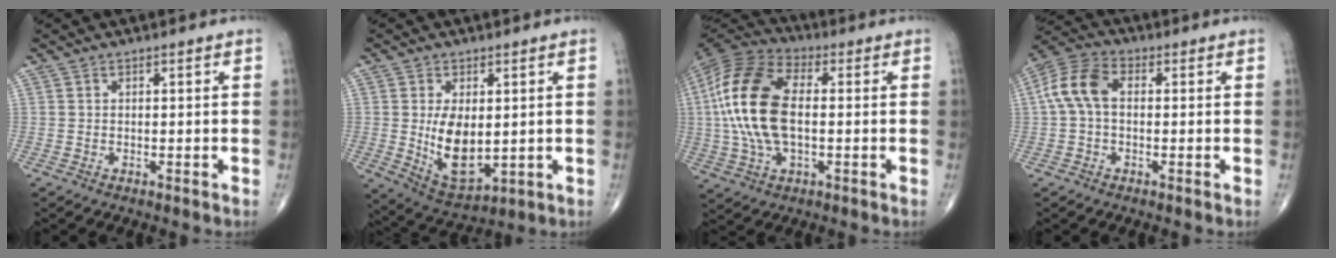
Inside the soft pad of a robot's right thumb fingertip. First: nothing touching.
{"total": 10.5, "force": [0.3, 5.9, 8.6], "torque": [-0.132, -0.020, 0.025]}
{"total": 18.9, "force": [0.5, 10.1, 16.0], "torque": [-0.343, 0.015, 0.003]}
{"total": 8.6, "force": [0.5, 5.4, 6.6], "torque": [-0.140, 0.027, 0.000]}